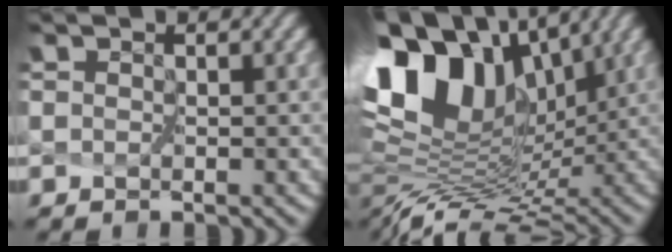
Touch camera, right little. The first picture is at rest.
{"total": 12.5, "force": [4.6, 6.4, 9.7], "torque": [-0.185, 0.018, 0.090]}